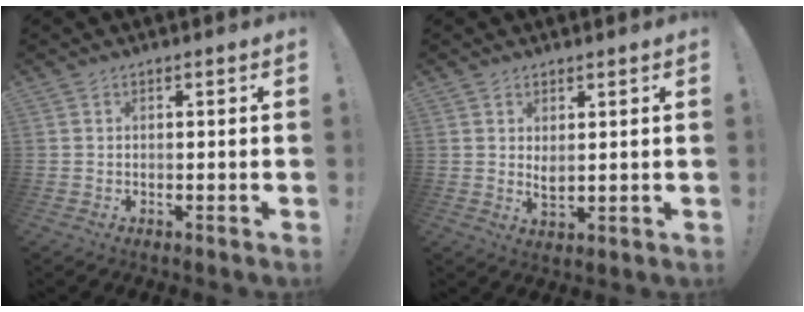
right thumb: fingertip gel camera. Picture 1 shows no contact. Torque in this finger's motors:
{"motor_torque": [-0.09, 0.27, 0.15, 0.08, -0.02]}